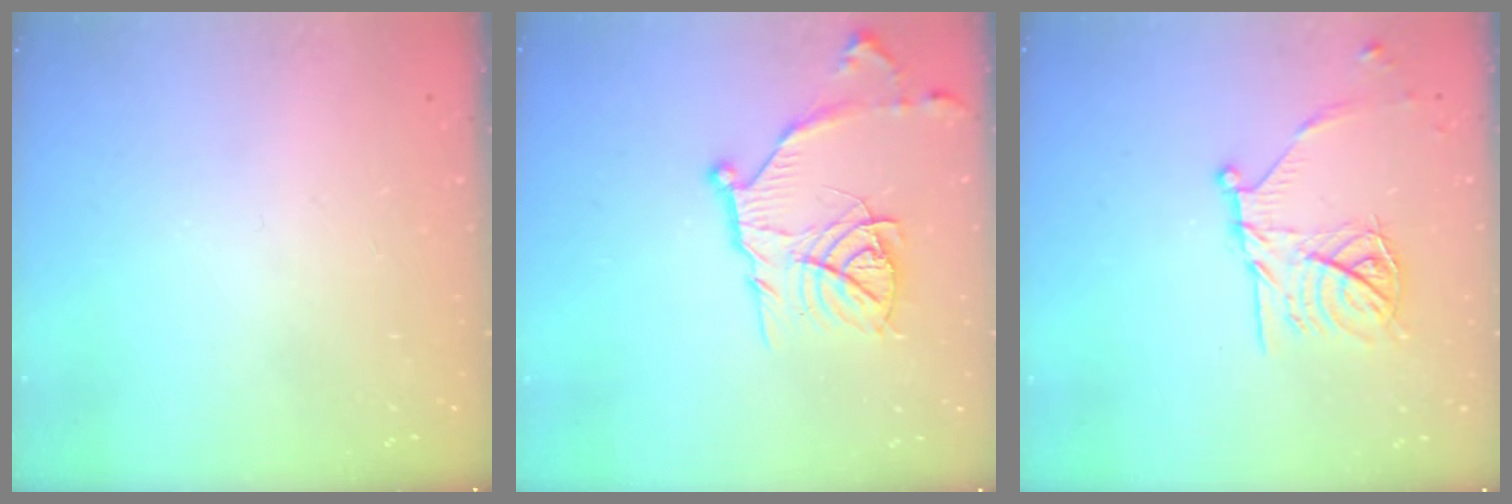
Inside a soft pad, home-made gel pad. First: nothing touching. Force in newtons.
{"total": 15.2, "press": 15.2, "slide": 1.1}
{"total": 16.4, "press": 16.4, "slide": 0.9}